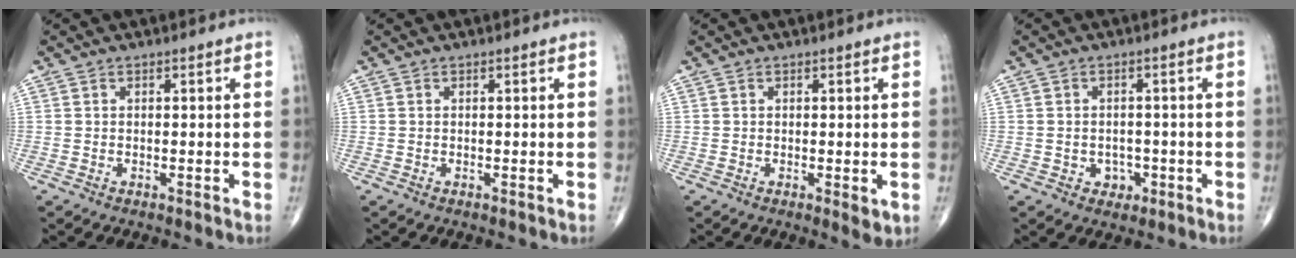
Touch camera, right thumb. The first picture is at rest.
{"total": 0.0}
{"total": 2.2, "force": [-0.3, 0.8, 2.0], "torque": [-0.027, -0.009, -0.005]}
{"total": 3.2, "force": [-1.0, 2.7, 1.3], "torque": [0.003, 0.008, -0.011]}